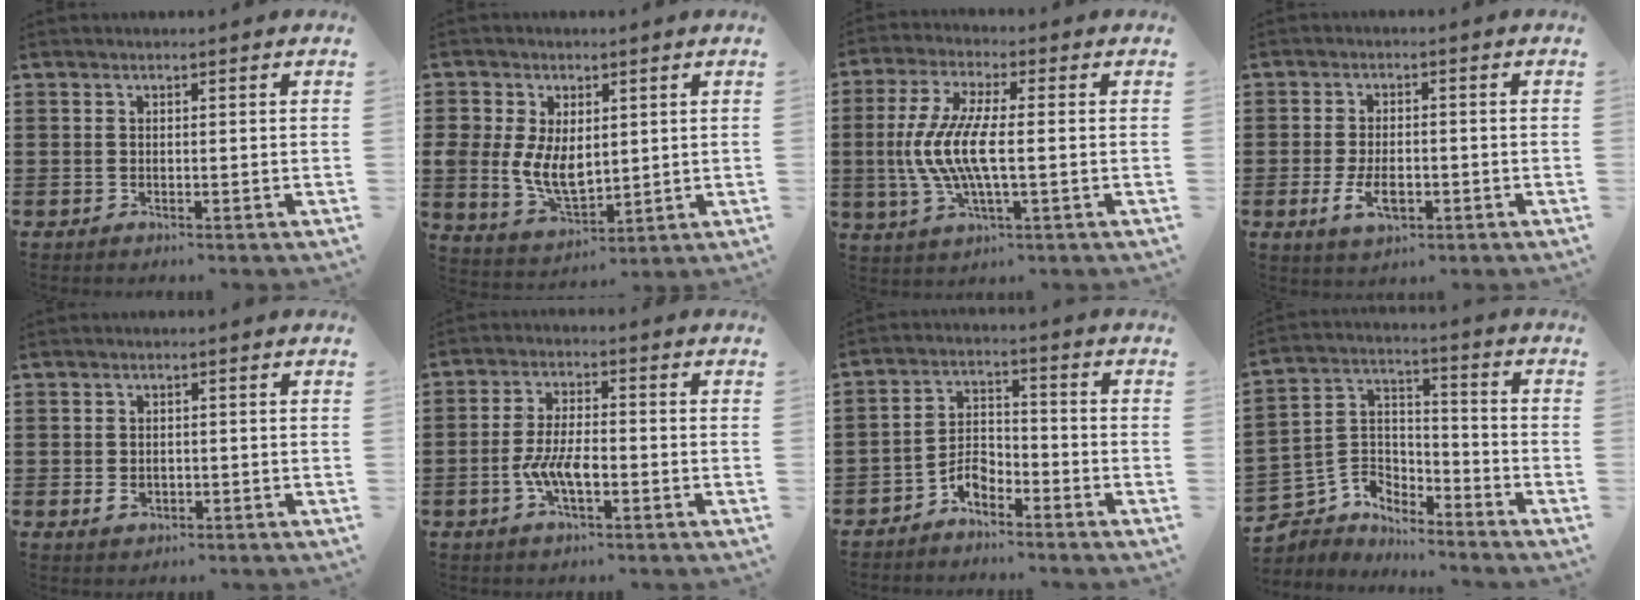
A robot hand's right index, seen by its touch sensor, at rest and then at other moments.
{"total": 7.0, "force": [0.7, 4.9, 5.1], "torque": [-0.114, 0.009, 0.015]}
{"total": 8.9, "force": [-1.1, 2.4, 8.5], "torque": [-0.197, -0.017, -0.030]}
{"total": 4.8, "force": [-1.4, 2.5, 3.8], "torque": [-0.070, -0.003, -0.028]}
{"total": 1.6, "force": [-0.3, 1.2, 1.0], "torque": [-0.021, 0.003, -0.008]}
{"total": 6.1, "force": [-2.1, 2.4, 5.3], "torque": [-0.123, -0.003, -0.046]}
{"total": 4.3, "force": [-3.3, 2.0, 1.9], "torque": [-0.044, 0.008, -0.066]}
{"total": 4.5, "force": [-3.4, 3.0, -0.2], "torque": [-0.036, -0.008, -0.077]}